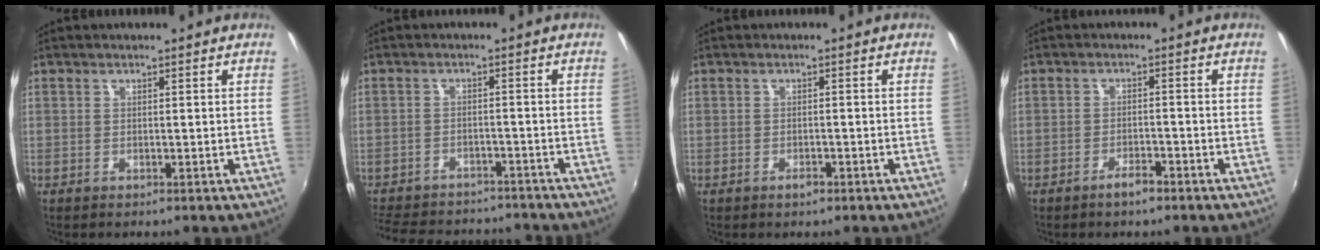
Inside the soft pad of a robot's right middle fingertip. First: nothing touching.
{"total": 17.7, "force": [-15.2, 6.5, 6.5], "torque": [-0.154, 0.006, -0.212]}
{"total": 1.4, "force": [-1.0, 0.7, 0.7], "torque": [-0.013, -0.002, -0.017]}
{"total": 2.9, "force": [-2.3, 0.8, 1.5], "torque": [-0.037, 0.000, -0.039]}